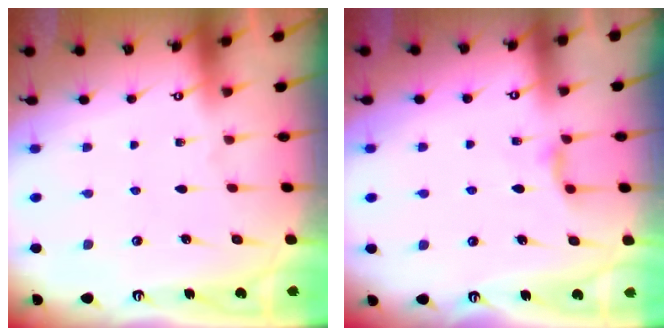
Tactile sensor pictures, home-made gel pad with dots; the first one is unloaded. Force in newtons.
{"total": 5.7, "press": 5.7, "slide": 0.6}